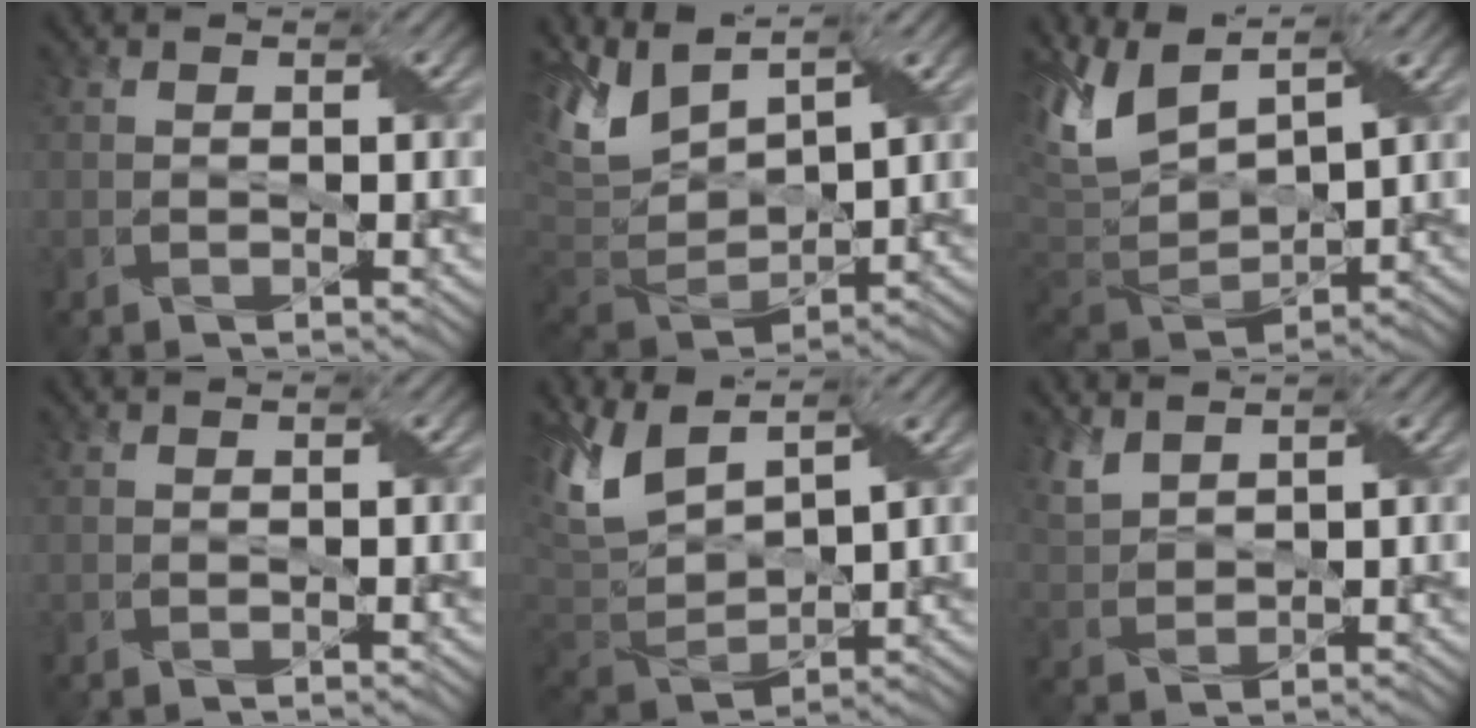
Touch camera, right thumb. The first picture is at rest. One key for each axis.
{"total": 8.8, "fx": 5.0, "fy": 4.1, "fz": 6.0, "tx": -0.160, "ty": 0.012, "tz": 0.093}
{"total": 9.6, "fx": 4.3, "fy": 4.6, "fz": 7.2, "tx": -0.188, "ty": 0.010, "tz": 0.076}
{"total": 0.0}
{"total": 9.0, "fx": 4.7, "fy": 3.9, "fz": 6.6, "tx": -0.174, "ty": 0.012, "tz": 0.089}
{"total": 3.9, "fx": 2.9, "fy": 1.4, "fz": 2.1, "tx": -0.064, "ty": 0.005, "tz": 0.069}